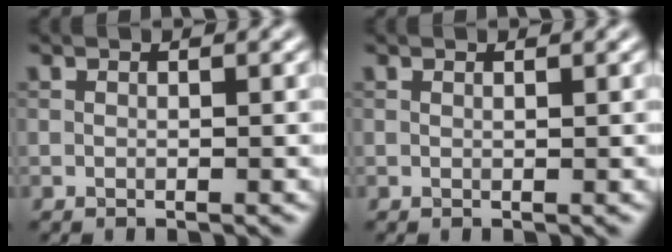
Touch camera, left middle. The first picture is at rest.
{"total": 0.0}